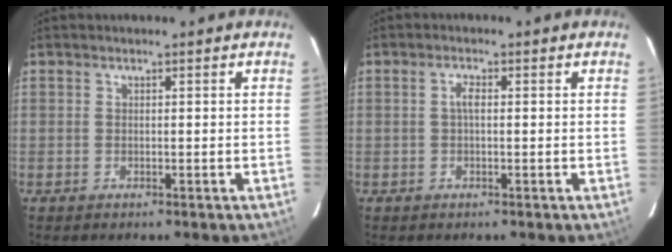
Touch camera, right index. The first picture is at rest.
{"total": 1.6, "force": [0.1, 0.6, 1.5], "torque": [-0.031, 0.005, 0.000]}